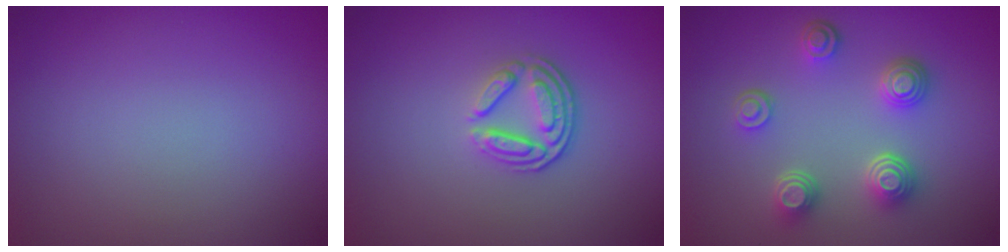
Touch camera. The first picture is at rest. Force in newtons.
{"total": 3.5, "press": 2.6, "slide": 2.4}
{"total": 4.1, "press": 3.4, "slide": 2.3}